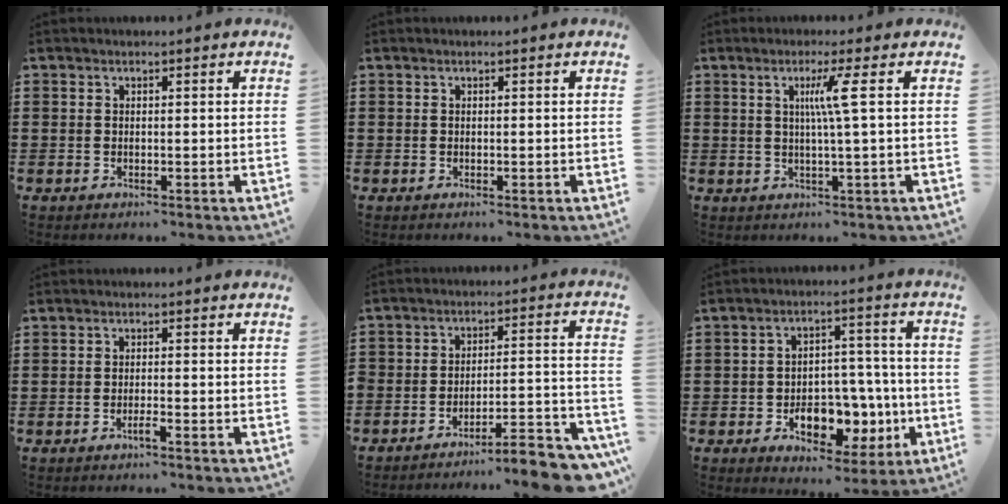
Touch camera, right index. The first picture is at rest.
{"total": 0.0}
{"total": 4.7, "force": [0.9, -1.0, 4.5], "torque": [-0.087, -0.005, 0.008]}
{"total": 1.5, "force": [-1.0, 0.1, 1.1], "torque": [-0.020, -0.004, -0.018]}
{"total": 7.5, "force": [-7.0, 0.7, 2.6], "torque": [-0.029, 0.004, -0.137]}
{"total": 9.1, "force": [-3.0, 6.1, 6.1], "torque": [-0.087, 0.014, -0.052]}